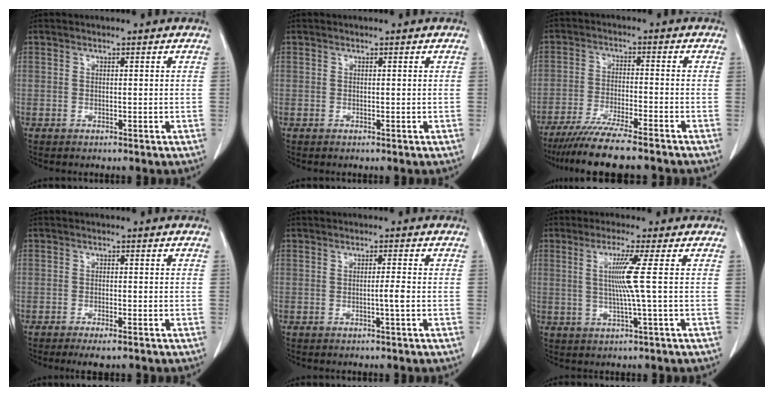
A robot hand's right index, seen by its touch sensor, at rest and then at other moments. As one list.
[{"total": 0.0}, {"total": 11.8, "force": [-9.9, 0.3, 6.4], "torque": [-0.096, -0.030, -0.158]}, {"total": 3.0, "force": [-2.1, 0.6, 2.0], "torque": [-0.031, -0.005, -0.028]}, {"total": 1.6, "force": [-0.4, -0.4, 1.5], "torque": [-0.026, -0.002, -0.008]}, {"total": 5.5, "force": [0.7, -1.8, 5.2], "torque": [-0.105, -0.005, 0.016]}]